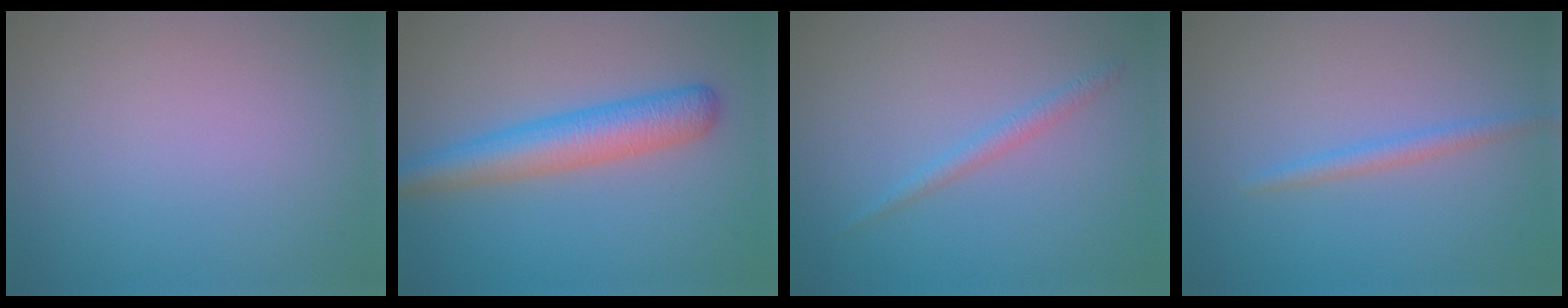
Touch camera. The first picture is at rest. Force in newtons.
{"total": 5.0, "press": 5.0, "slide": 0.2}
{"total": 1.4, "press": 1.4, "slide": 0.0}
{"total": 1.5, "press": 1.5, "slide": 0.1}